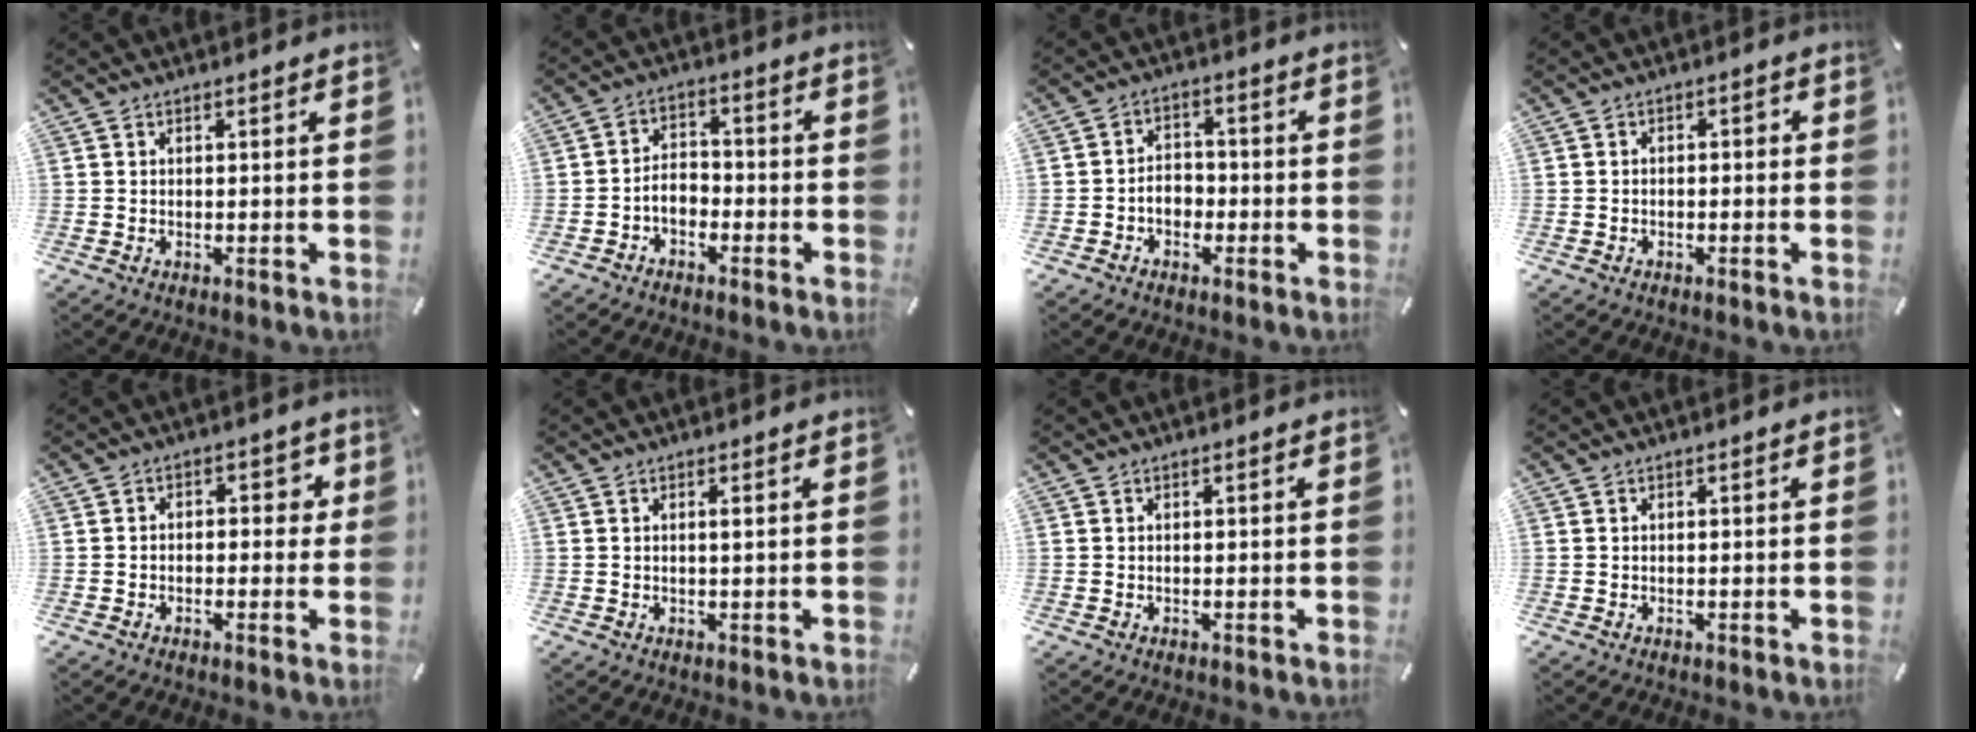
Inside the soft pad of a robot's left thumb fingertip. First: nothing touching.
{"total": 4.7, "force": [-2.6, 3.2, 2.3], "torque": [-0.044, 0.016, -0.049]}
{"total": 4.8, "force": [-1.8, 3.8, 2.3], "torque": [-0.042, 0.014, -0.034]}
{"total": 1.8, "force": [-1.1, 0.9, 1.0], "torque": [-0.020, 0.009, -0.025]}
{"total": 2.8, "force": [-1.2, 2.0, 1.7], "torque": [-0.023, 0.011, -0.028]}
{"total": 1.0, "force": [0.2, 0.1, 1.0], "torque": [-0.019, 0.000, 0.003]}
{"total": 0.0}
{"total": 0.0}